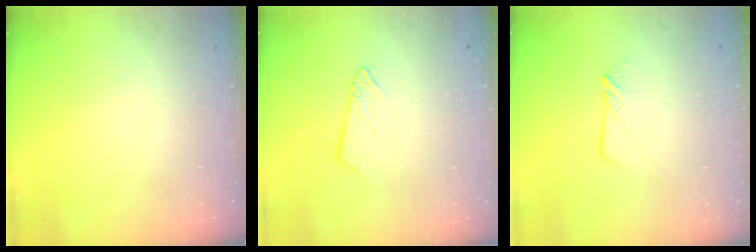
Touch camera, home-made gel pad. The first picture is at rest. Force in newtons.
{"total": 5.8, "press": 5.8, "slide": 0.3}
{"total": 4.5, "press": 4.5, "slide": 0.3}